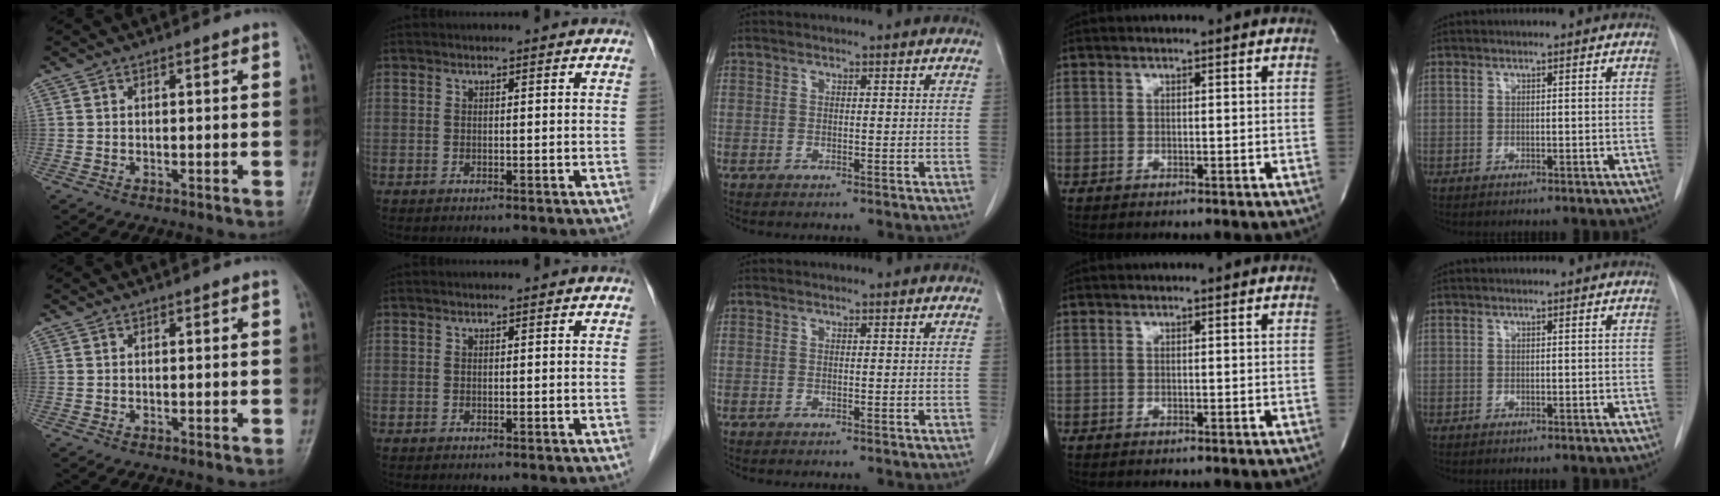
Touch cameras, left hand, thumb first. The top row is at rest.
{}